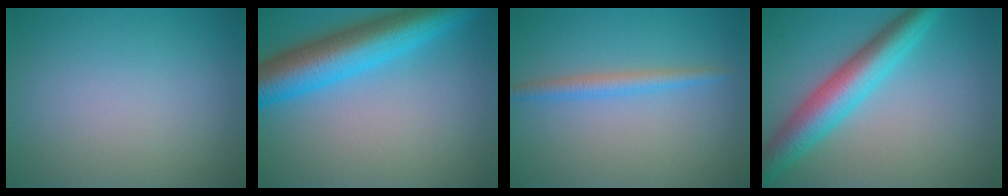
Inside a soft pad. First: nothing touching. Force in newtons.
{"total": 8.8, "press": 8.8, "slide": 0.3}
{"total": 2.1, "press": 2.1, "slide": 0.0}
{"total": 6.5, "press": 6.5, "slide": 0.1}